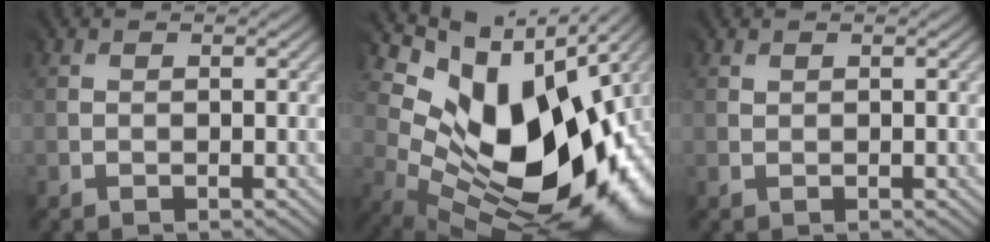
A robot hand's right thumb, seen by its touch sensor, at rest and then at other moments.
{"total": 15.7, "force": [1.9, 10.3, 11.7], "torque": [-0.177, -0.023, 0.064]}
{"total": 0.8, "force": [0.8, 0.2, -0.1], "torque": [0.002, 0.001, 0.016]}